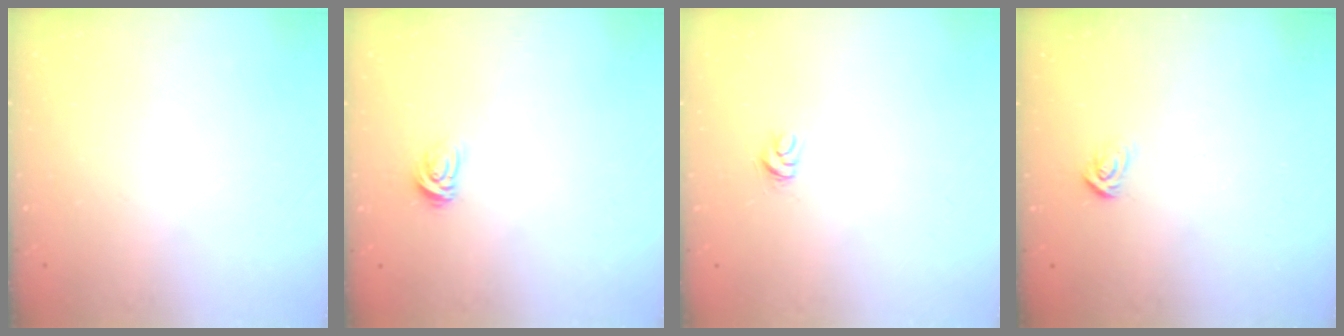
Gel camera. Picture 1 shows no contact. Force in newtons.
{"total": 3.4, "press": 3.4, "slide": 0.5}
{"total": 4.2, "press": 4.2, "slide": 0.2}
{"total": 2.6, "press": 2.6, "slide": 0.3}